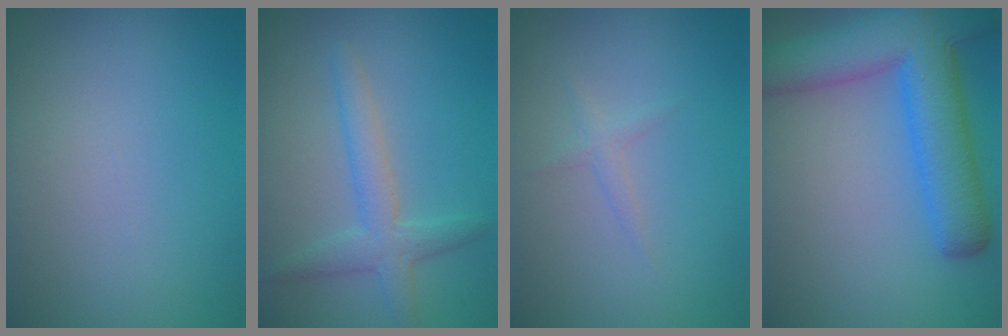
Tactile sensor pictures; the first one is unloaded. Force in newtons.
{"total": 3.1, "press": 3.1, "slide": 0.1}
{"total": 0.5, "press": 0.5, "slide": 0.0}
{"total": 9.4, "press": 9.4, "slide": 0.4}